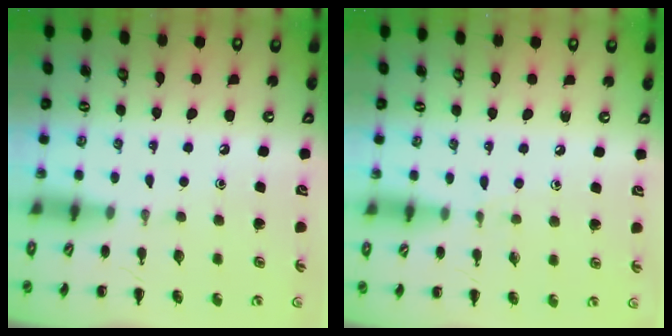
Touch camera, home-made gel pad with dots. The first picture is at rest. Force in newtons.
{"total": 4.3, "press": 3.9, "slide": 1.7}